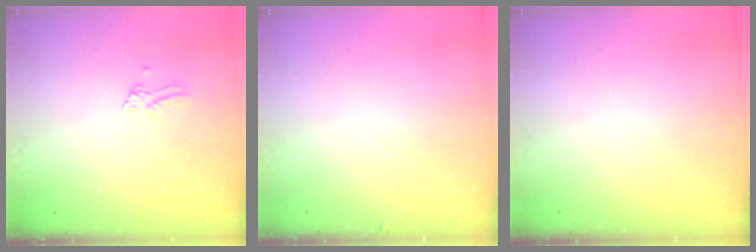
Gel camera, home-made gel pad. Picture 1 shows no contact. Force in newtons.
{"total": 2.8, "press": 2.8, "slide": 0.3}
{"total": 0.0}